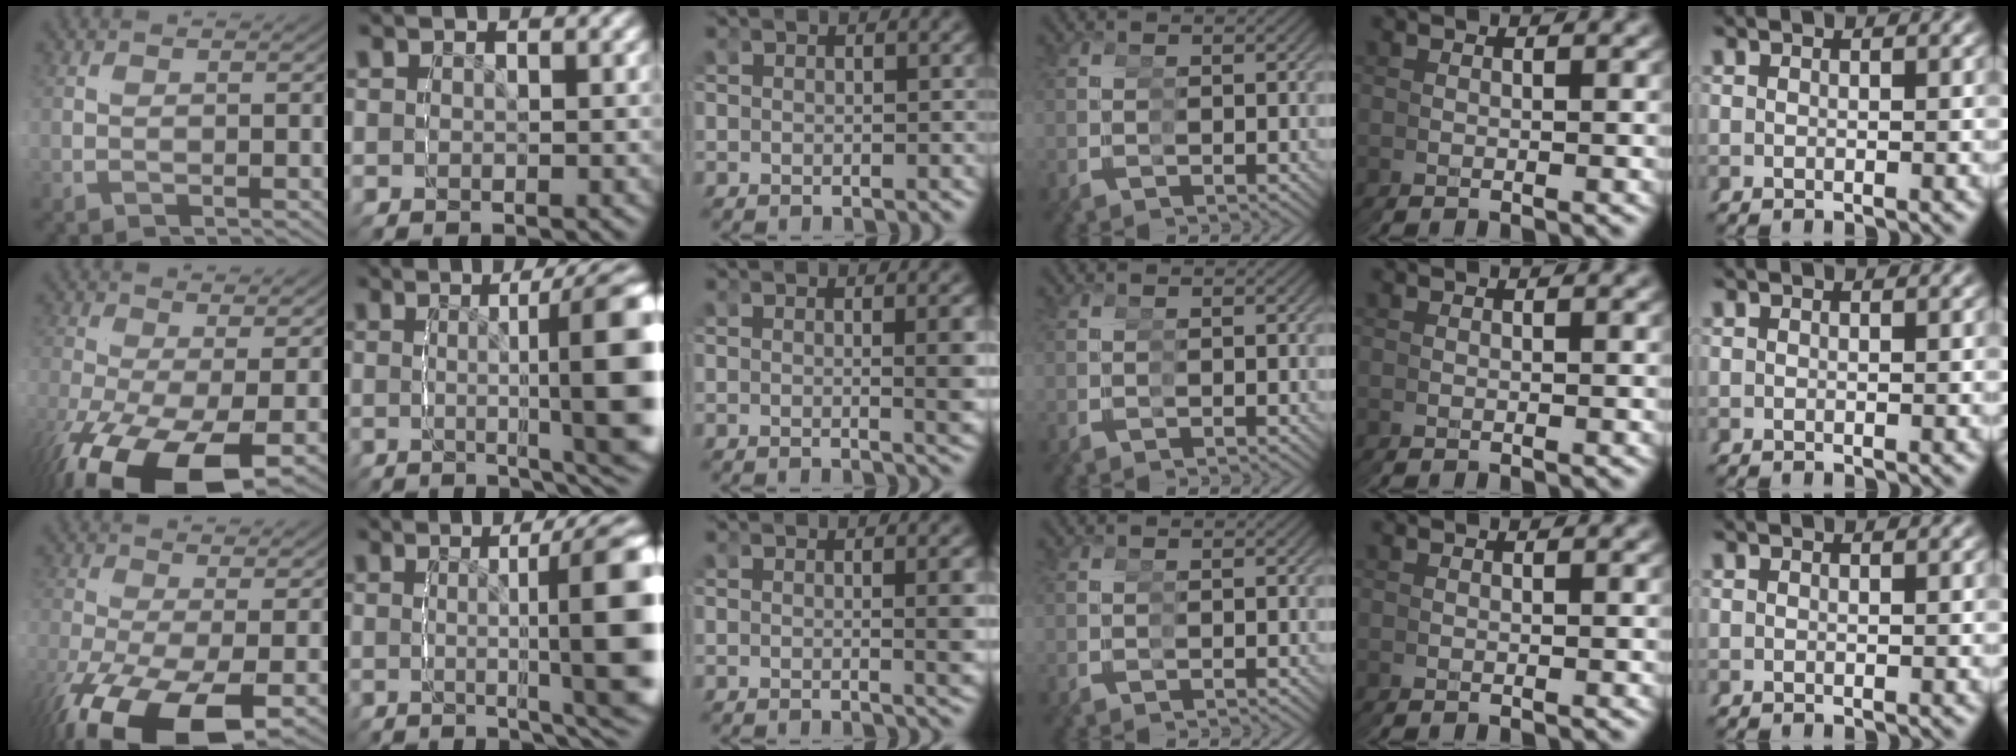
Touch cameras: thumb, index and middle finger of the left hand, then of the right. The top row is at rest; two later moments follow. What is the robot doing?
{"motion": "grasp_and_lifting", "object": "legos"}